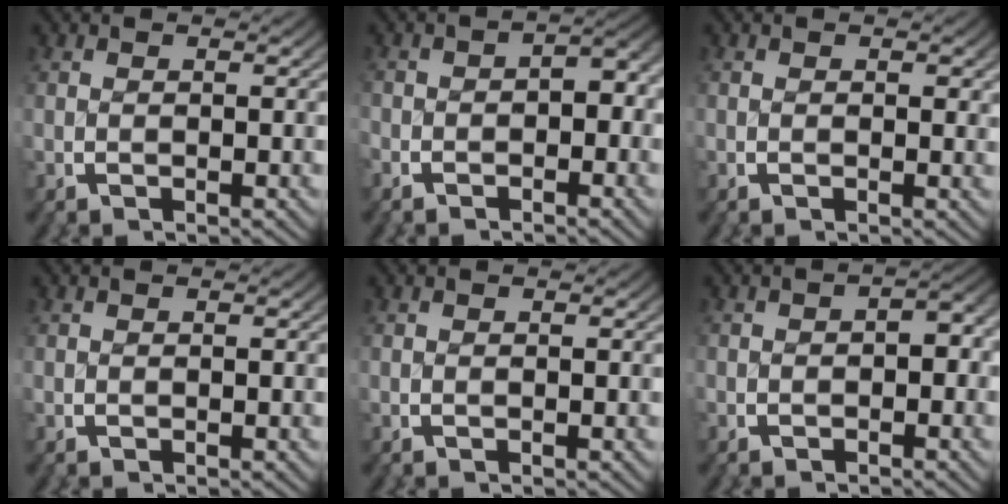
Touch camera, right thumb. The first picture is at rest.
{"total": 3.0, "force": [-1.2, 2.2, 1.6], "torque": [-0.016, -0.006, -0.025]}
{"total": 0.6, "force": [0.1, 0.5, 0.2], "torque": [0.001, -0.003, -0.001]}
{"total": 0.0}
{"total": 0.0}
{"total": 2.2, "force": [-0.7, 1.5, 1.3], "torque": [-0.014, -0.004, -0.014]}